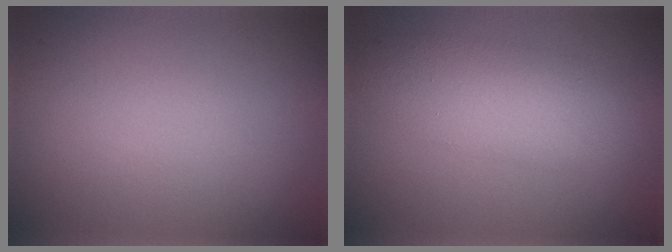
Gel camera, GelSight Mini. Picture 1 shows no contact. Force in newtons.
{"total": 4.9, "press": 4.9, "slide": 0.2}